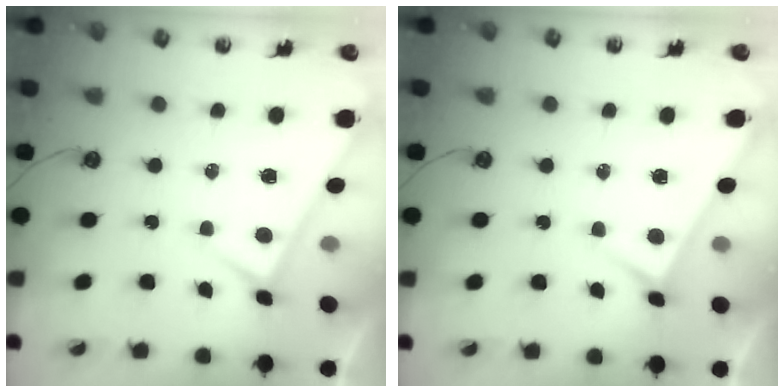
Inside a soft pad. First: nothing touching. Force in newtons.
{"total": 4.5, "press": 4.5, "slide": 0.3}